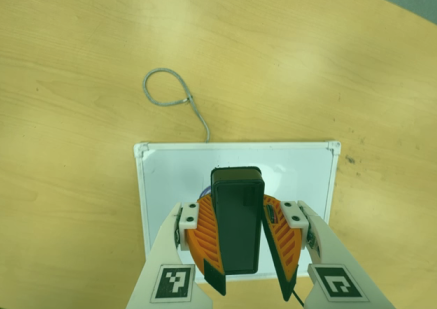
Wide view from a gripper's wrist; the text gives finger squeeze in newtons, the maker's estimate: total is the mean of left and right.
{"total": 11.2, "left": 10.7, "right": 11.8}